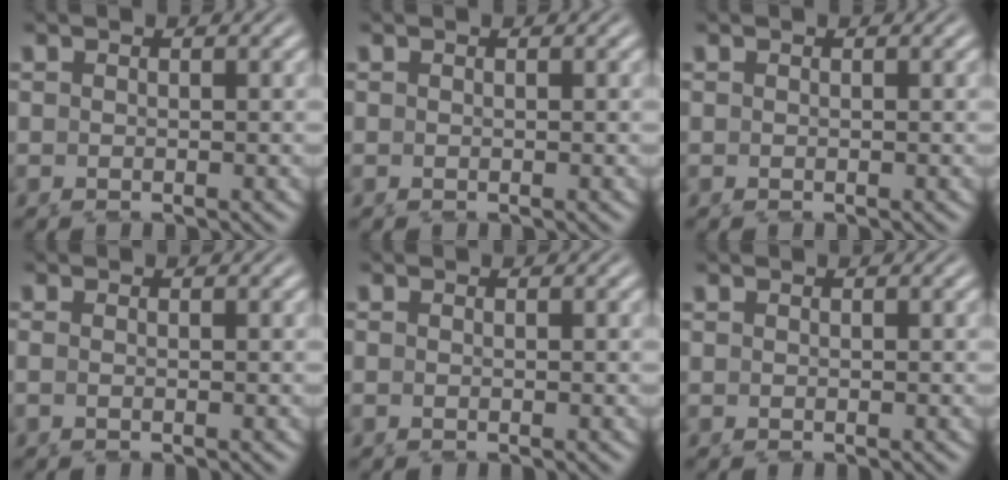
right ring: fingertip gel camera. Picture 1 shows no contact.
{"total": 0.0}
{"total": 0.0}
{"total": 0.8, "force": [-0.5, 0.3, 0.6], "torque": [-0.018, -0.004, -0.009]}
{"total": 0.5, "force": [-0.2, 0.4, 0.1], "torque": [-0.008, -0.001, -0.008]}
{"total": 0.0}